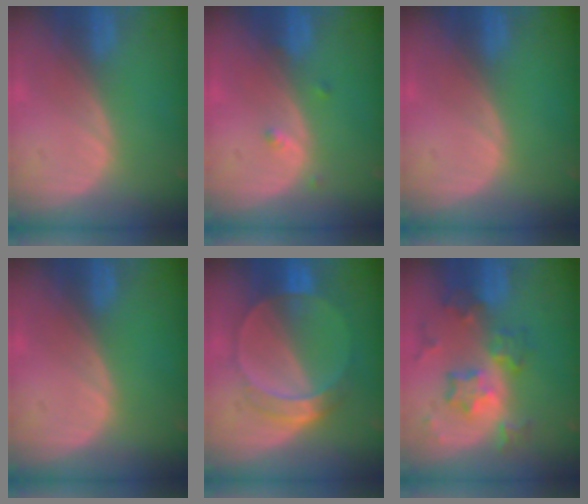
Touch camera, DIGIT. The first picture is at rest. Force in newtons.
{"total": 1.6, "press": 1.3, "slide": 0.8}
{"total": 0.0}
{"total": 0.0}
{"total": 7.5, "press": 6.6, "slide": 3.5}
{"total": 8.6, "press": 7.6, "slide": 4.1}